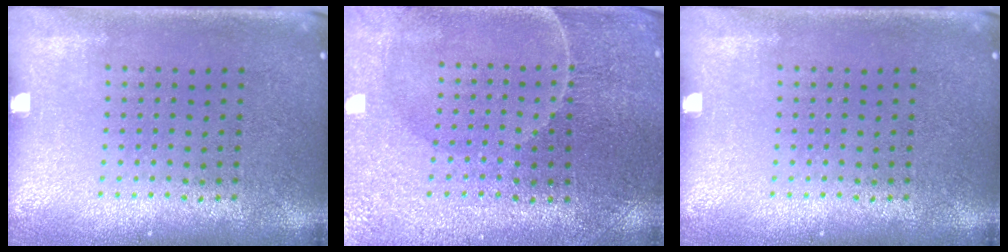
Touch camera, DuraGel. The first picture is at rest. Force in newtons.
{"total": 1.0, "press": 0.9, "slide": 0.3}
{"total": 0.0}